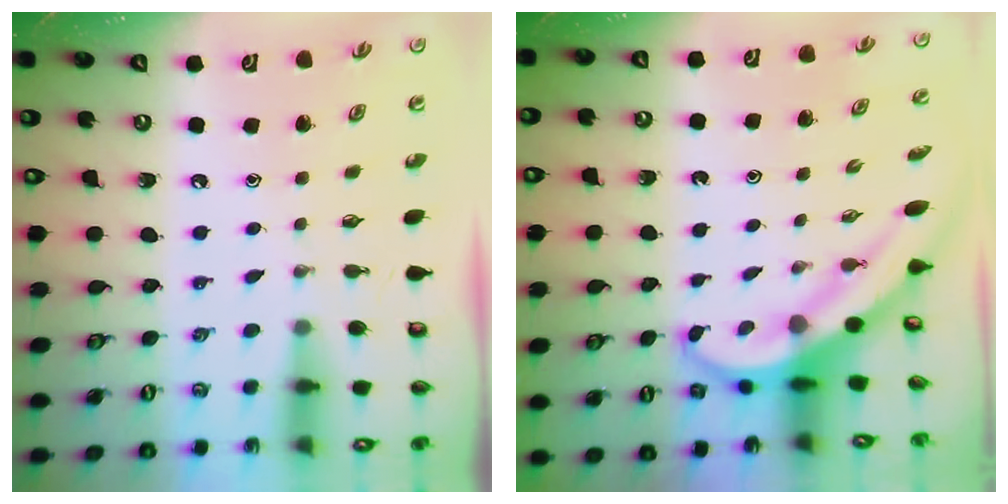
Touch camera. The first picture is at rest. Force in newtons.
{"total": 3.6, "press": 3.6, "slide": 0.2}